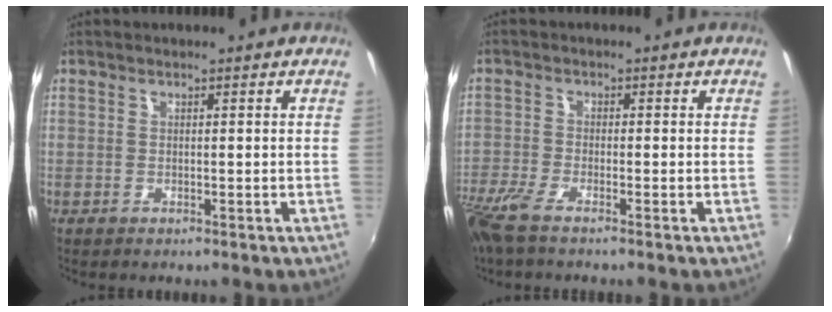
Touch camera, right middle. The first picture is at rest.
{"total": 6.3, "force": [-4.8, 1.3, 3.9], "torque": [-0.104, -0.024, -0.097]}